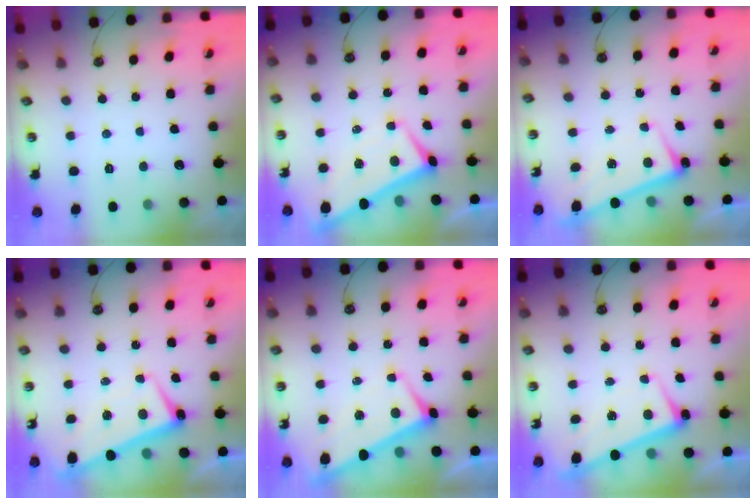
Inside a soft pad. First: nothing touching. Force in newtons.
{"total": 2.7, "press": 2.6, "slide": 0.3}
{"total": 2.7, "press": 2.6, "slide": 0.7}
{"total": 2.7, "press": 2.7, "slide": 0.4}
{"total": 3.1, "press": 3.0, "slide": 0.8}
{"total": 2.3, "press": 2.3, "slide": 0.5}